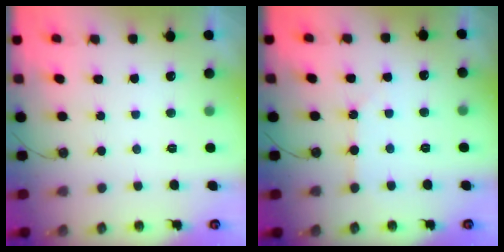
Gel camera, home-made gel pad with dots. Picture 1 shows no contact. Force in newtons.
{"total": 5.5, "press": 5.5, "slide": 0.8}